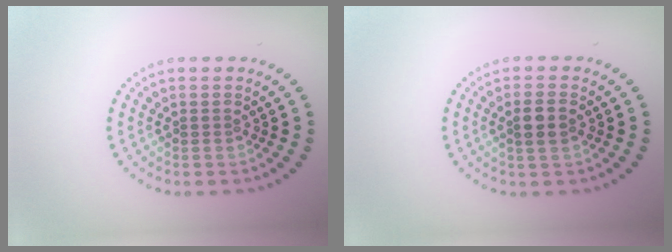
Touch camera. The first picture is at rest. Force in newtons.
{"total": 2.0, "press": 2.0, "slide": 0.6}